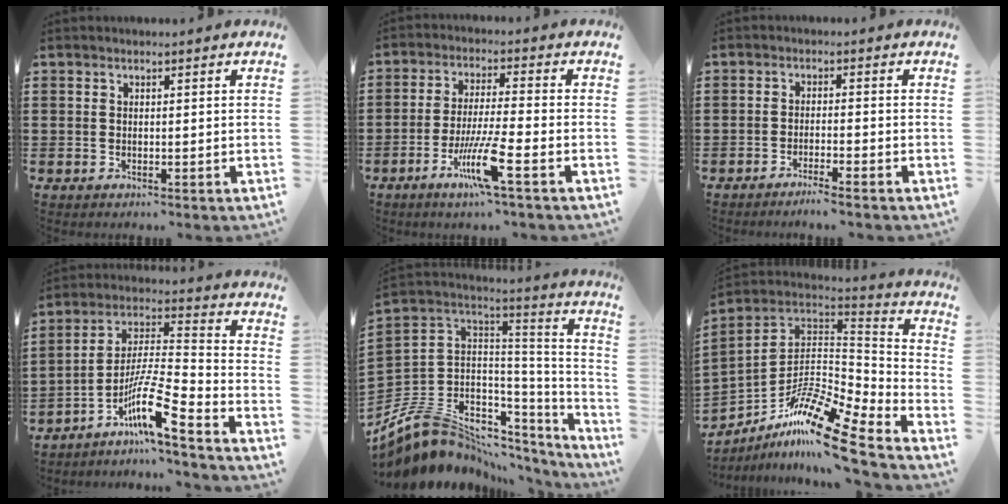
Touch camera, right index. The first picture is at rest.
{"total": 8.7, "force": [-4.4, 0.1, 7.5], "torque": [-0.156, -0.013, -0.086]}
{"total": 2.1, "force": [-1.9, -0.5, 0.8], "torque": [-0.013, 0.000, -0.038]}
{"total": 10.8, "force": [-7.0, 1.1, 8.1], "torque": [-0.167, -0.010, -0.138]}
{"total": 9.5, "force": [-5.3, 7.1, 3.3], "torque": [-0.104, -0.006, -0.098]}
{"total": 14.6, "force": [-10.7, 2.4, 9.7], "torque": [-0.185, 0.018, -0.203]}